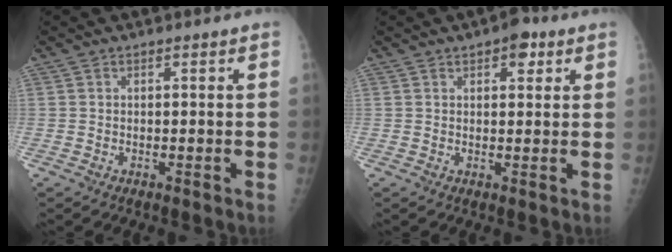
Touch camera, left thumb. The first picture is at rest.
{"total": 3.9, "force": [2.1, 2.0, 2.7], "torque": [-0.018, -0.003, 0.023]}